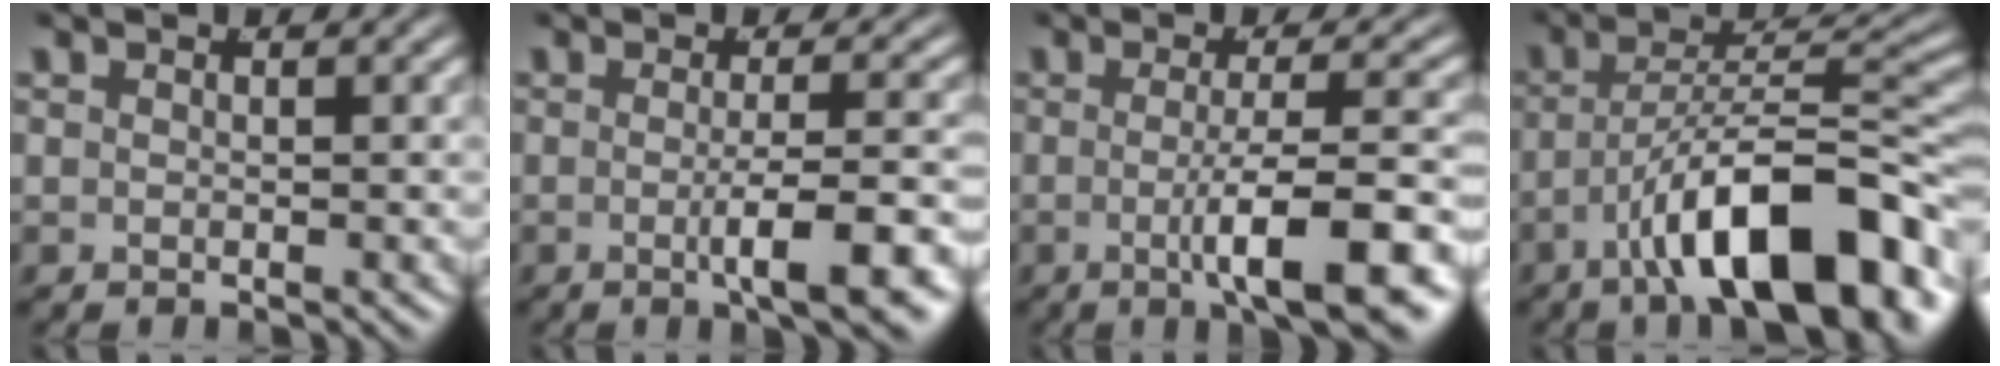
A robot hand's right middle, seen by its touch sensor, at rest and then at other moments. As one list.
[{"total": 4.7, "force": [-1.9, 0.1, 4.3], "torque": [-0.059, -0.003, -0.029]}, {"total": 6.6, "force": [-2.4, 0.7, 6.1], "torque": [-0.089, -0.010, -0.031]}, {"total": 10.1, "force": [-4.4, 3.1, 8.6], "torque": [-0.125, -0.010, -0.060]}]